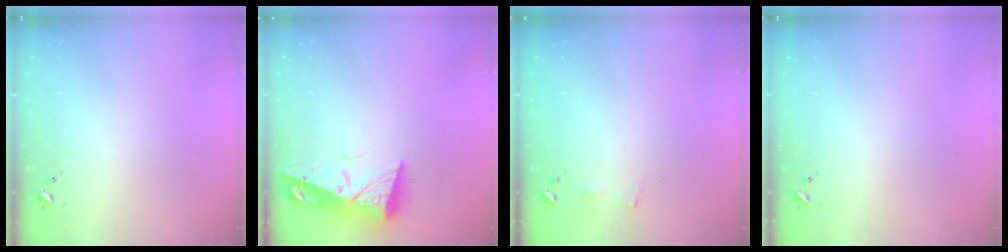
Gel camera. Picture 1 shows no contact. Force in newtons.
{"total": 11.0, "press": 10.9, "slide": 1.3}
{"total": 3.5, "press": 3.5, "slide": 0.4}
{"total": 0.0}